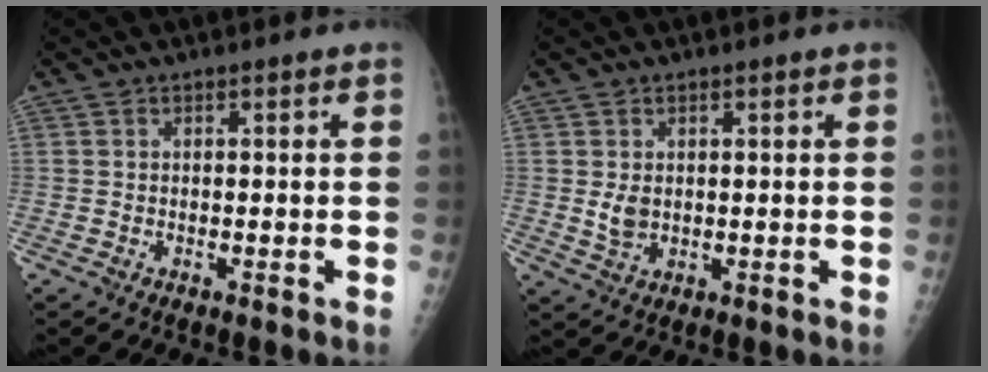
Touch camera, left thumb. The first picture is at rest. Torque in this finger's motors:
{"motor_torque": [0.04, 0.01, 0.37, -0.09, 0.01]}